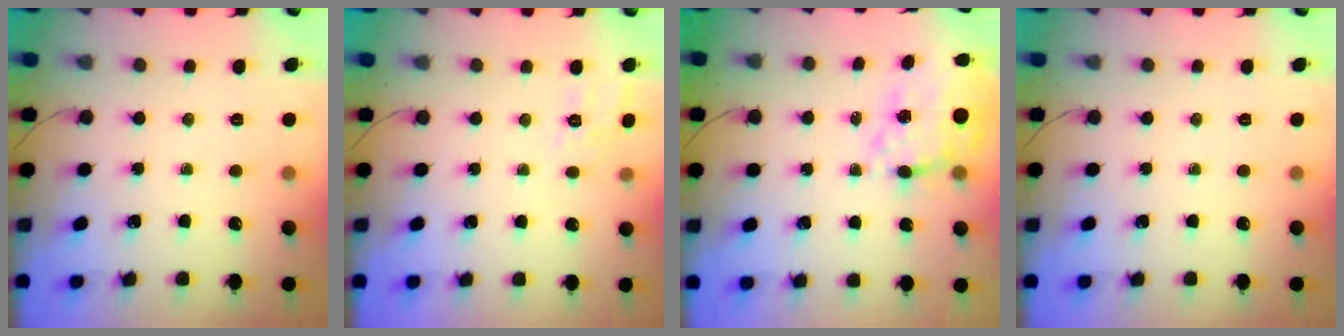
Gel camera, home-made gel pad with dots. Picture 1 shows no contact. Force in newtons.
{"total": 9.8, "press": 9.5, "slide": 2.2}
{"total": 10.4, "press": 9.5, "slide": 4.2}
{"total": 0.0}